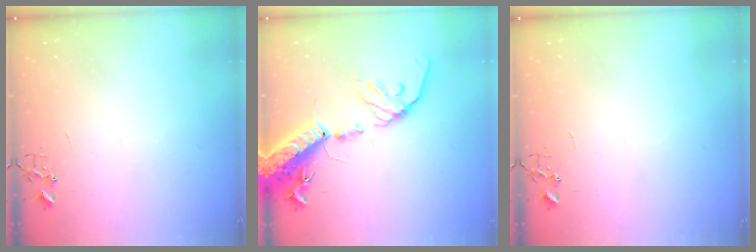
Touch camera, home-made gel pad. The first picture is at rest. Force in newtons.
{"total": 19.5, "press": 19.0, "slide": 4.4}
{"total": 0.0}